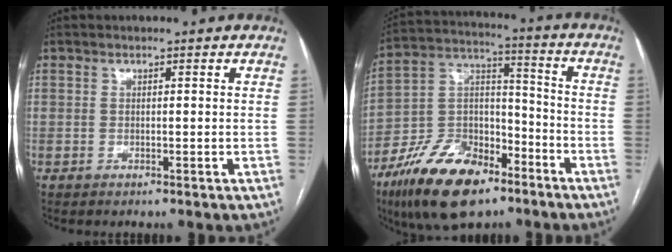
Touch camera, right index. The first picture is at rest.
{"total": 17.9, "force": [-11.9, 8.1, 10.7], "torque": [-0.205, 0.015, -0.215]}